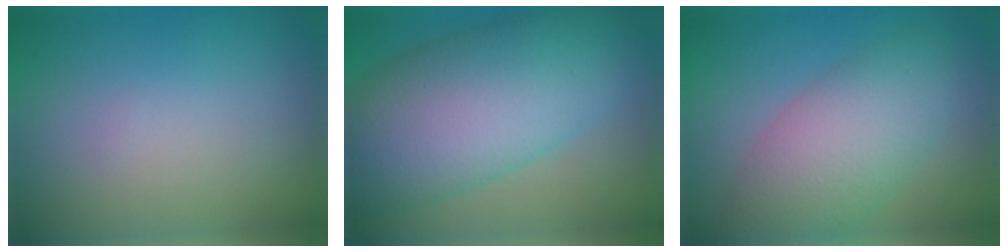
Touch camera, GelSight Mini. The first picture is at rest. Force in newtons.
{"total": 11.5, "press": 11.4, "slide": 0.1}
{"total": 6.5, "press": 6.5, "slide": 0.2}